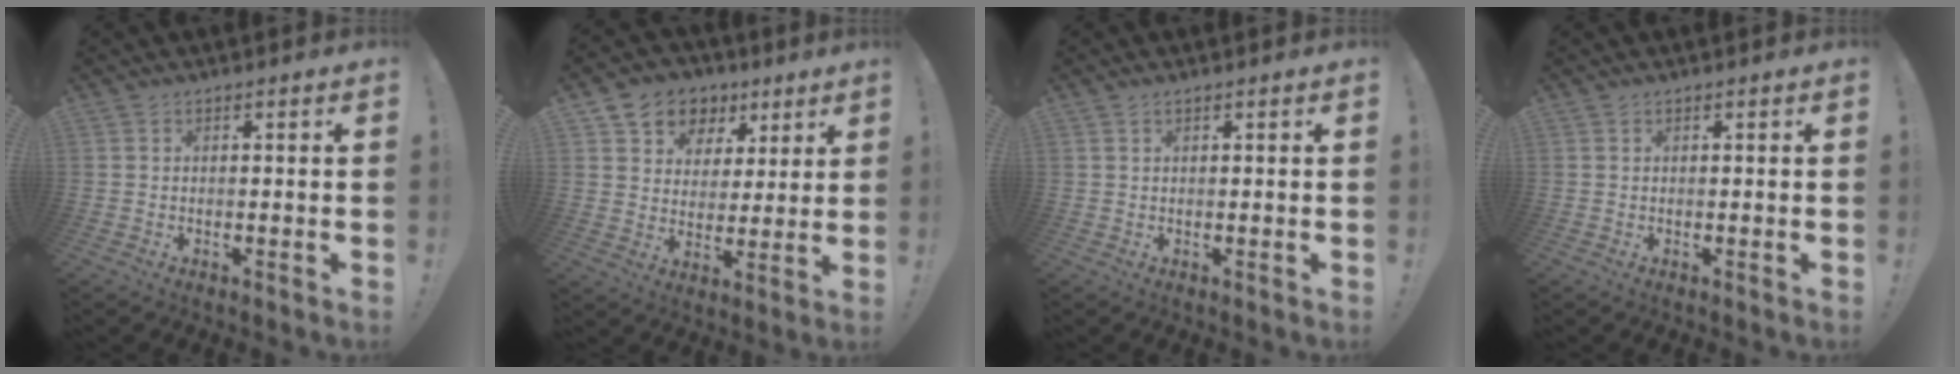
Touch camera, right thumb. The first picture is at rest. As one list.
[{"total": 8.5, "force": [4.2, 7.2, 1.5], "torque": [-0.028, -0.032, 0.086]}, {"total": 0.9, "force": [0.5, 0.2, 0.6], "torque": [-0.020, 0.003, 0.011]}, {"total": 0.0}]